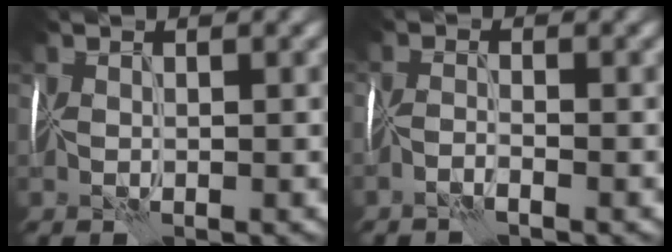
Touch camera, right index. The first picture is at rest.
{"total": 1.4, "force": [-1.2, -0.4, 0.5], "torque": [-0.017, 0.001, -0.031]}